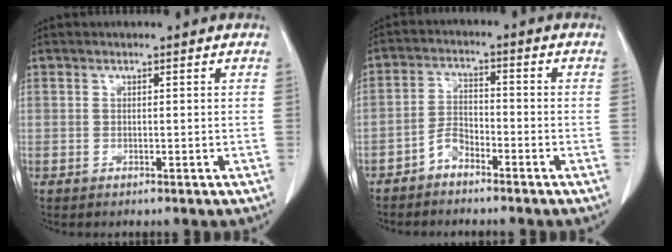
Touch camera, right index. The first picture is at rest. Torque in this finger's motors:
{"motor_torque": [0.37, -0.34, 0.06, 0.05]}